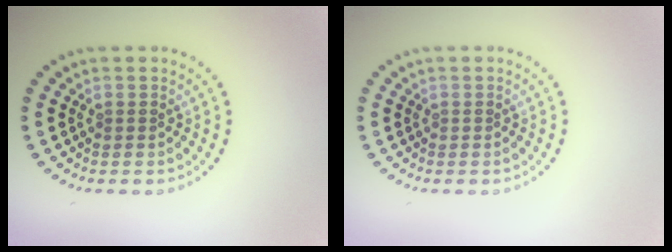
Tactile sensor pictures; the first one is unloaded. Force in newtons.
{"total": 0.0}